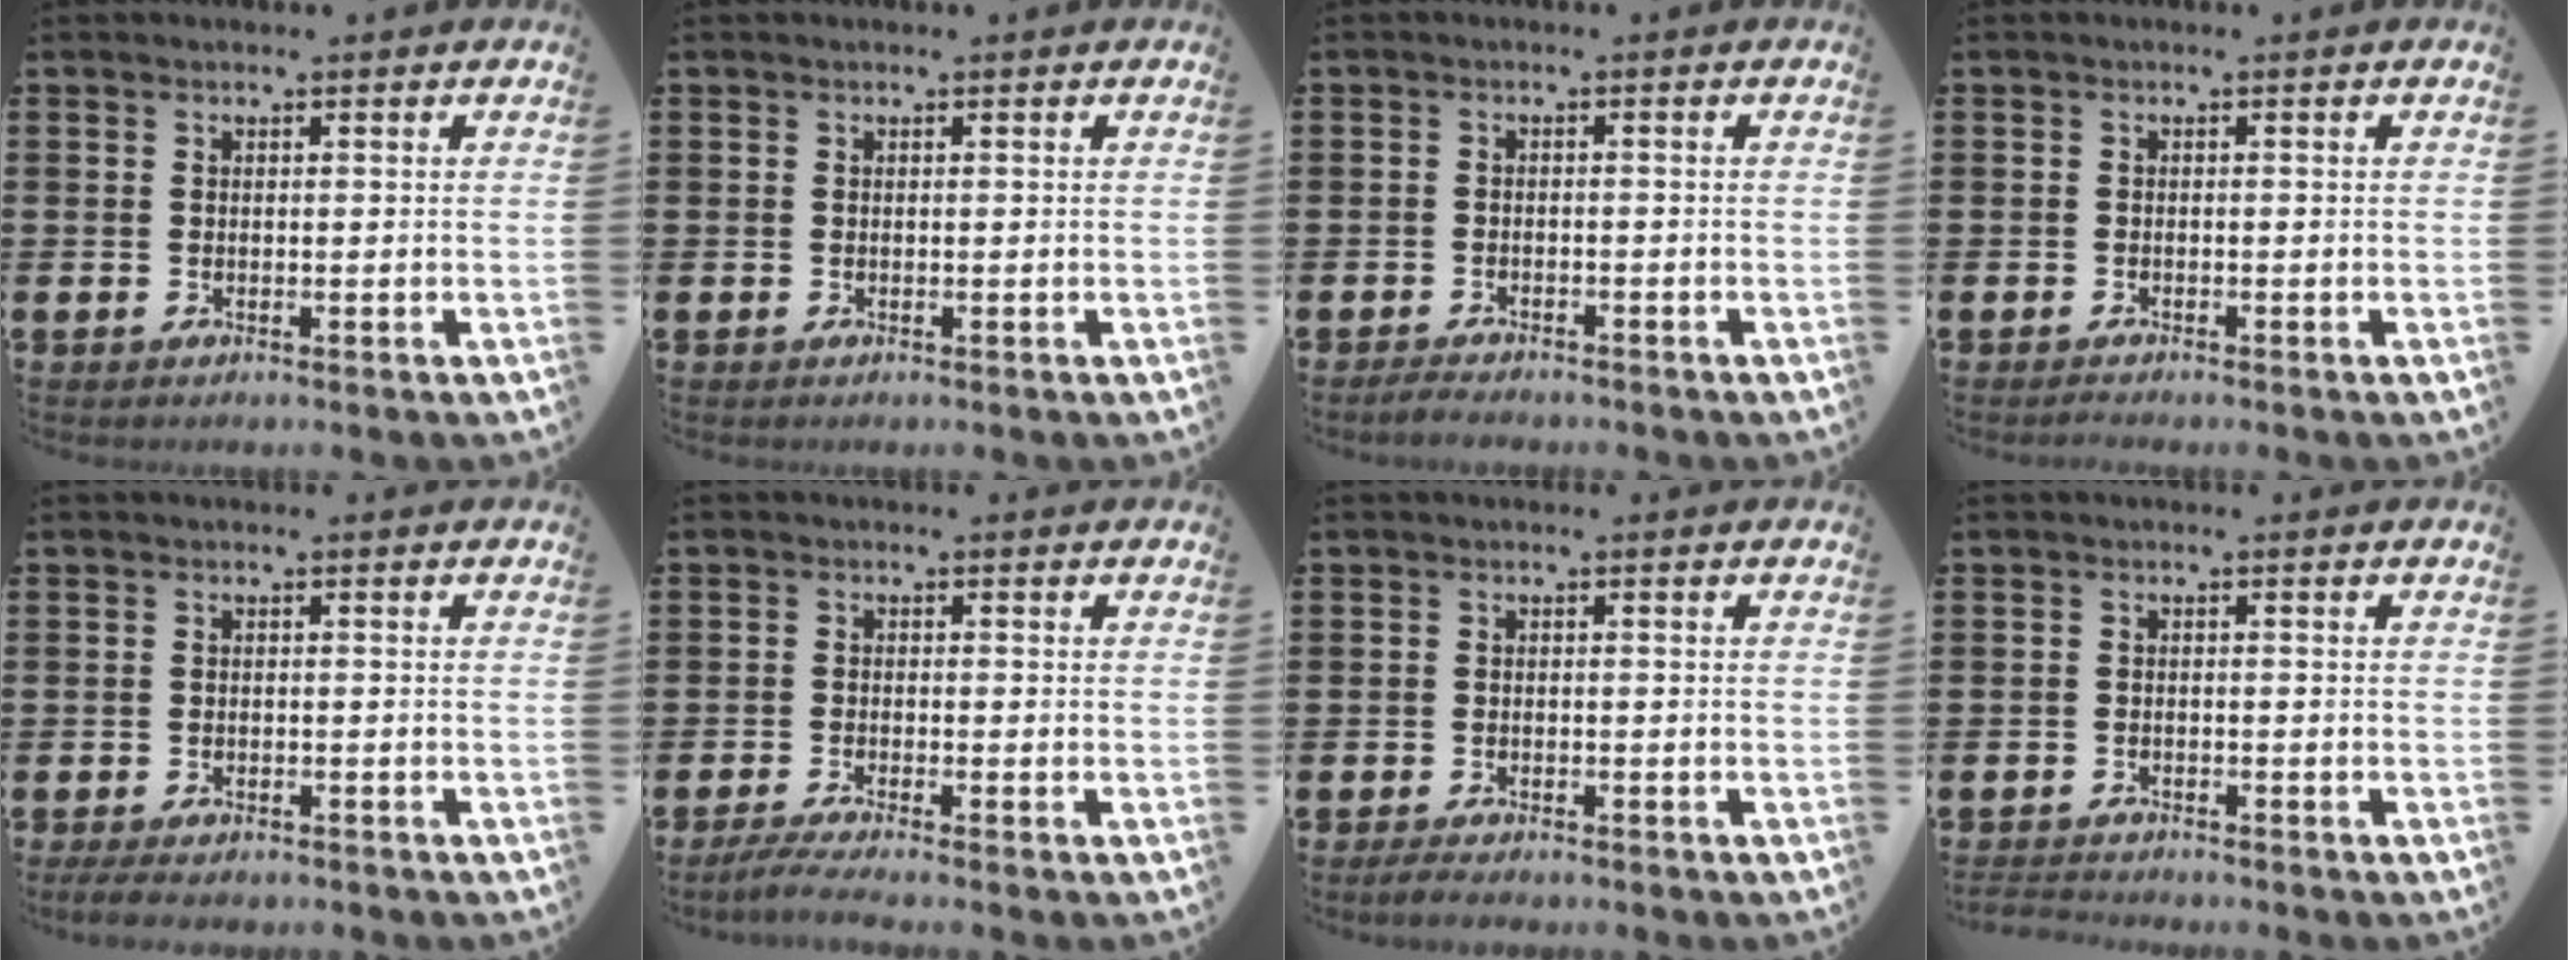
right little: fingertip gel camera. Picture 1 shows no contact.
{"total": 0.0}
{"total": 1.6, "force": [-1.5, 0.2, 0.3], "torque": [-0.010, 0.003, -0.031]}
{"total": 0.6, "force": [-0.5, 0.0, 0.3], "torque": [-0.006, -0.002, -0.010]}
{"total": 1.4, "force": [-1.3, 0.3, 0.5], "torque": [-0.012, 0.003, -0.027]}
{"total": 2.1, "force": [-1.7, 0.0, 1.4], "torque": [-0.022, 0.000, -0.029]}
{"total": 1.5, "force": [-1.3, 0.3, 0.7], "torque": [-0.014, 0.003, -0.026]}
{"total": 1.5, "force": [-1.5, 0.0, 0.0], "torque": [-0.003, 0.000, -0.031]}